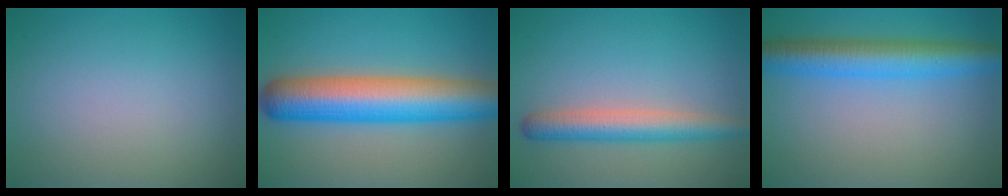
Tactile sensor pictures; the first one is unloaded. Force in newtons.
{"total": 10.1, "press": 10.1, "slide": 0.3}
{"total": 4.0, "press": 4.0, "slide": 0.2}
{"total": 6.0, "press": 6.0, "slide": 0.0}